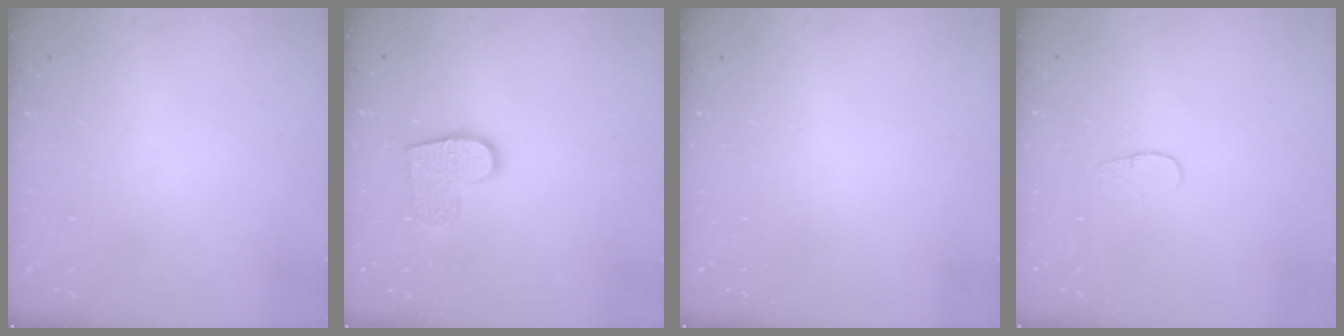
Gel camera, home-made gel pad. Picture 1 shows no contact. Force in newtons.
{"total": 11.3, "press": 11.3, "slide": 0.7}
{"total": 0.0}
{"total": 3.6, "press": 3.6, "slide": 0.4}